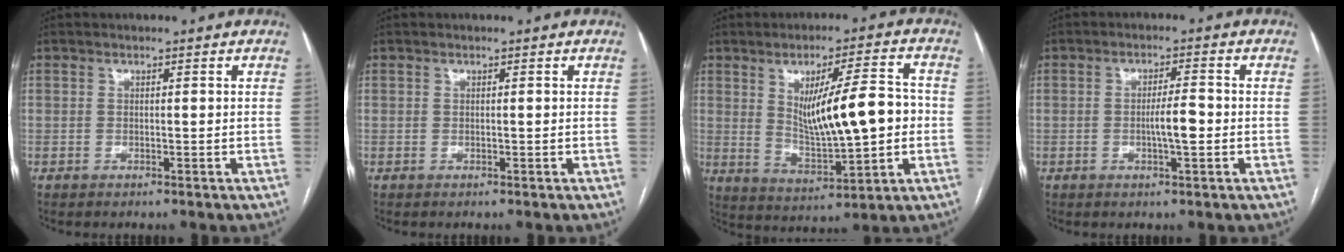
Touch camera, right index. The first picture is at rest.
{"total": 0.0}
{"total": 13.1, "force": [0.9, 2.6, 12.8], "torque": [-0.211, 0.008, 0.026]}
{"total": 4.0, "force": [-0.7, 0.4, 3.9], "torque": [-0.064, 0.000, -0.012]}